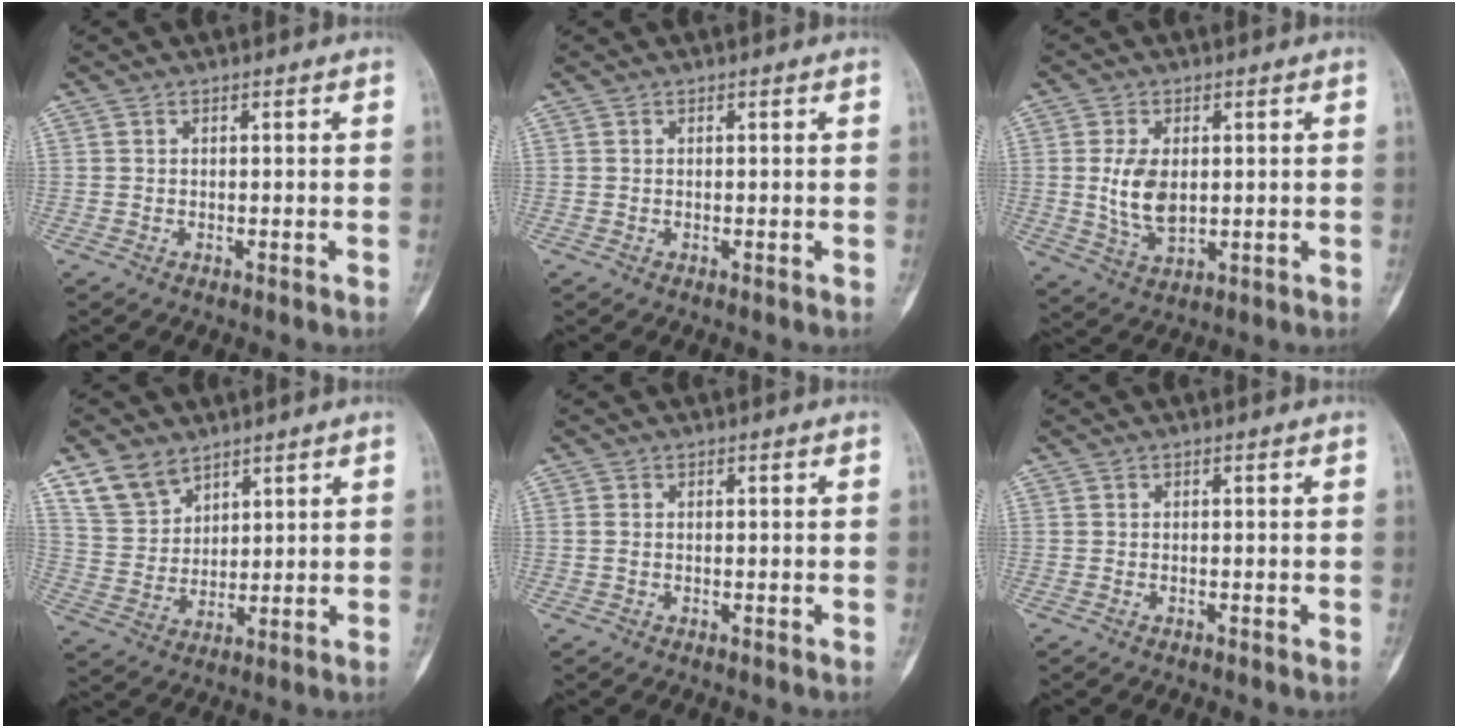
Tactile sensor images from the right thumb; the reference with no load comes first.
{"total": 0.0}
{"total": 8.0, "force": [0.6, 4.7, 6.5], "torque": [-0.121, -0.011, 0.022]}
{"total": 8.1, "force": [5.8, 5.0, 2.6], "torque": [-0.032, -0.025, 0.123]}
{"total": 0.9, "force": [0.0, 0.6, 0.6], "torque": [-0.020, 0.000, 0.000]}
{"total": 0.0}